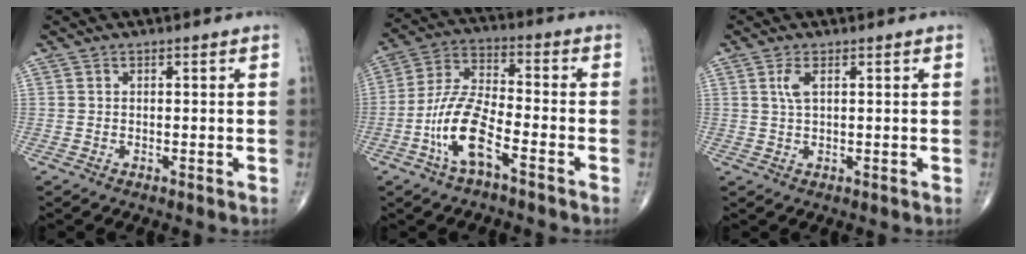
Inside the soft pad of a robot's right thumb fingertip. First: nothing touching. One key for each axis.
{"total": 11.5, "fx": -5.2, "fy": 3.8, "fz": 9.5, "tx": -0.203, "ty": 0.036, "tz": -0.102}
{"total": 2.6, "fx": 0.9, "fy": 0.9, "fz": 2.2, "tx": -0.054, "ty": 0.002, "tz": 0.023}